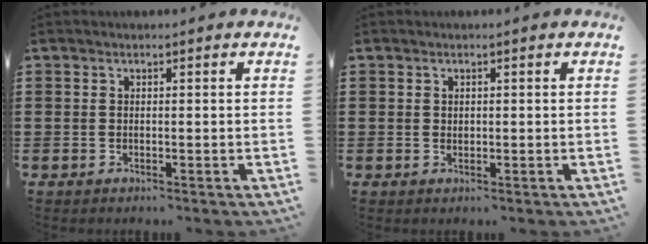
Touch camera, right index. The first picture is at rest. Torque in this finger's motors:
{"motor_torque": [2.14, 0.00, -0.03, -0.01]}